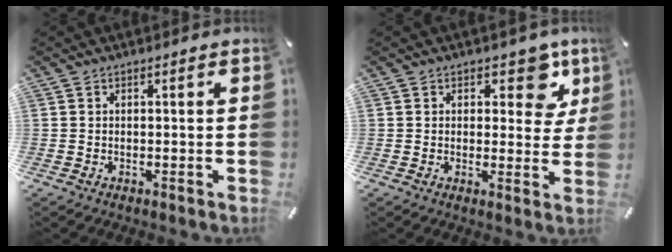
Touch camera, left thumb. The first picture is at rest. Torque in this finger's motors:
{"motor_torque": [0.27, -0.19, 0.19, 0.01, 0.03]}